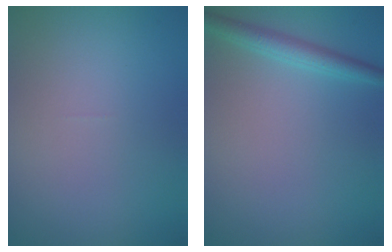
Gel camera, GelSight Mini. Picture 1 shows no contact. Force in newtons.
{"total": 2.2, "press": 2.2, "slide": 0.1}